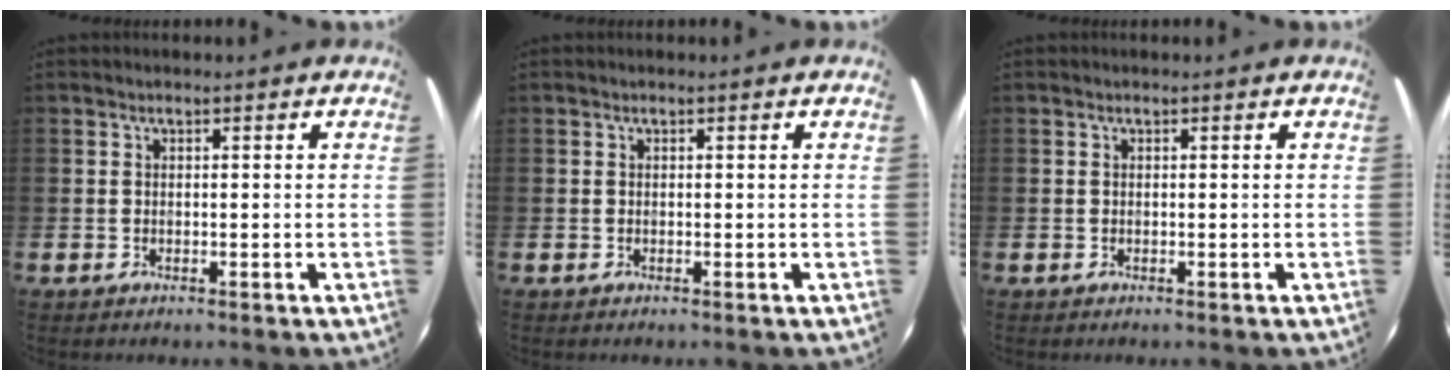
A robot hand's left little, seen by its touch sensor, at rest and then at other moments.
{"total": 0.0}
{"total": 0.0}